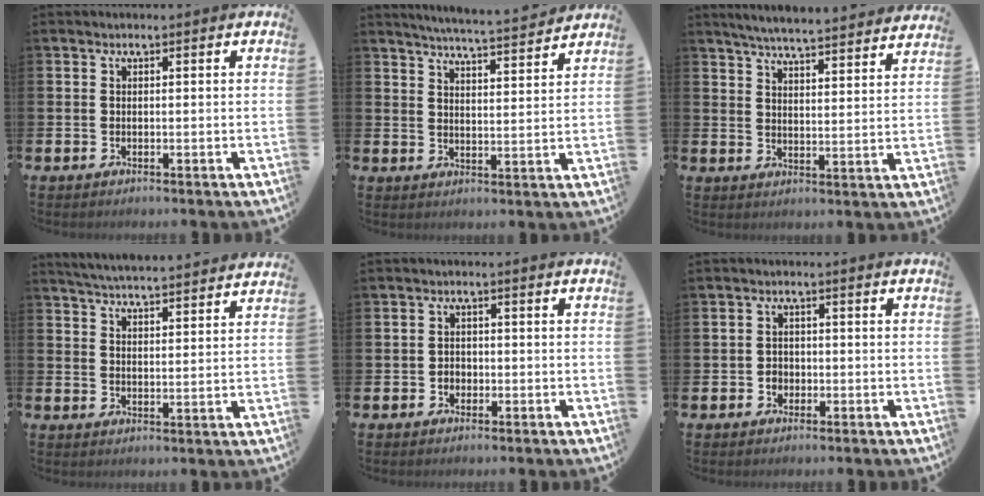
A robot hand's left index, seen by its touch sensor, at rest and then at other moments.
{"total": 5.5, "force": [5.4, -0.5, 0.9], "torque": [-0.026, -0.040, 0.091]}
{"total": 5.7, "force": [5.5, -0.1, 1.1], "torque": [-0.036, -0.044, 0.095]}
{"total": 5.3, "force": [5.2, -0.2, 0.5], "torque": [-0.029, -0.036, 0.093]}
{"total": 1.5, "force": [-0.5, 1.4, 0.4], "torque": [-0.006, 0.004, -0.014]}
{"total": 1.8, "force": [-0.6, 1.6, 0.4], "torque": [-0.005, 0.003, -0.015]}